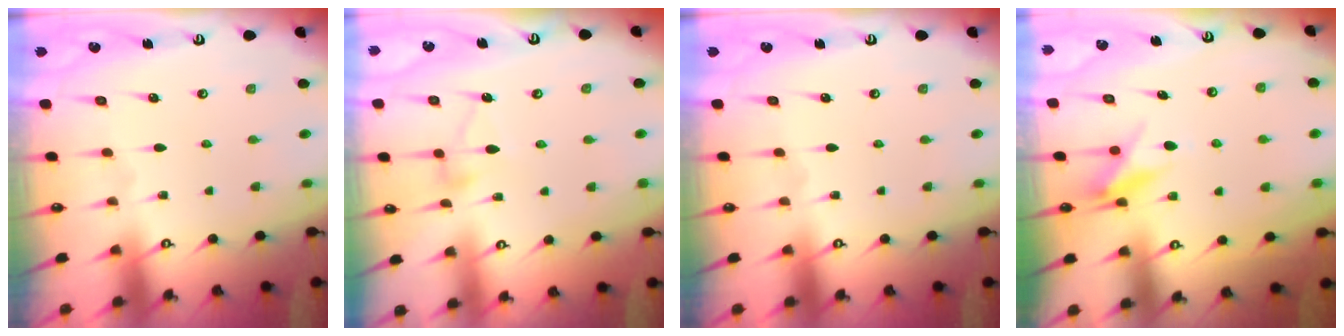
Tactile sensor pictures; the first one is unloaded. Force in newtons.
{"total": 4.6, "press": 4.6, "slide": 0.3}
{"total": 0.0}
{"total": 8.0, "press": 8.0, "slide": 0.5}